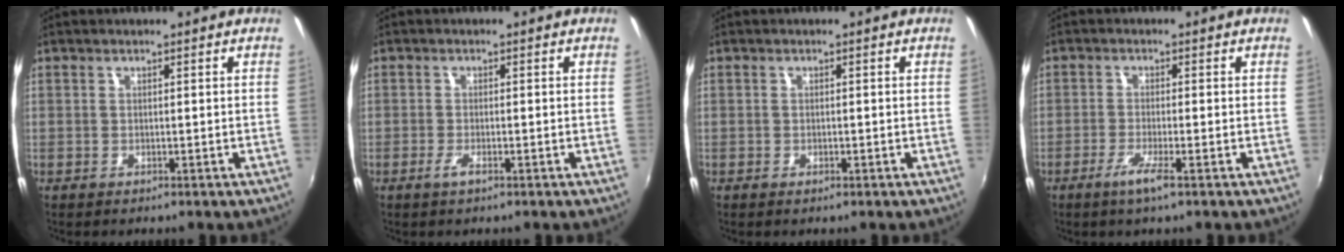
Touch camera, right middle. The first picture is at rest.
{"total": 1.9, "force": [-1.1, 0.3, 1.5], "torque": [-0.032, -0.002, -0.021]}
{"total": 0.6, "force": [-0.4, 0.3, 0.3], "torque": [-0.004, -0.002, -0.008]}
{"total": 3.8, "force": [-2.3, -0.3, 3.1], "torque": [-0.068, -0.009, -0.045]}